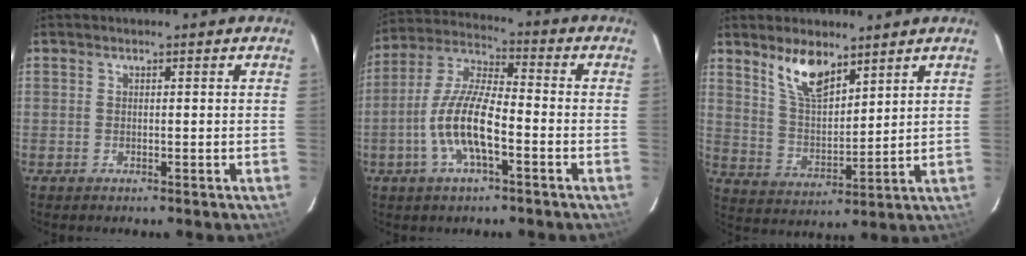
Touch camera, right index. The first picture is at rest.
{"total": 11.8, "force": [-4.1, 3.3, 10.5], "torque": [-0.223, 0.002, -0.077]}
{"total": 9.2, "force": [6.5, 3.4, 5.6], "torque": [-0.099, 0.002, 0.134]}